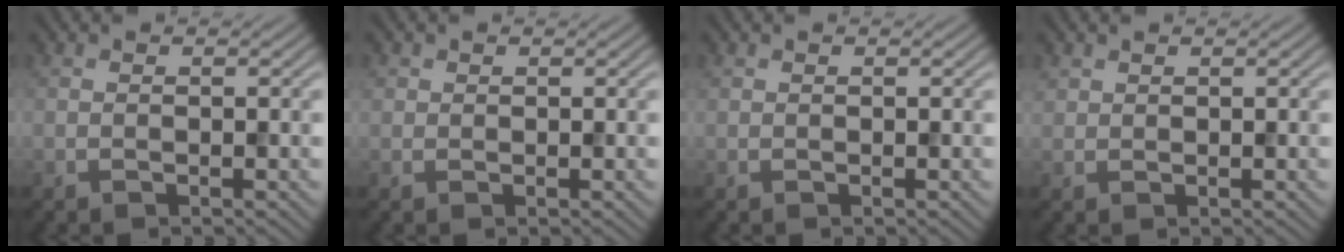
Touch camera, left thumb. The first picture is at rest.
{"total": 0.9, "force": [0.5, 0.8, 0.1], "torque": [-0.001, -0.001, 0.010]}
{"total": 0.0}
{"total": 1.1, "force": [0.8, 0.7, 0.1], "torque": [-0.004, 0.000, 0.021]}